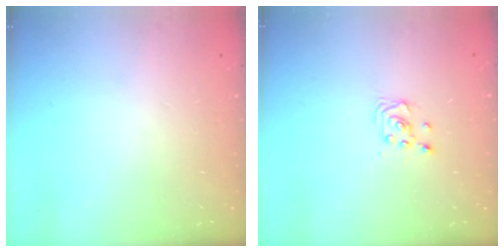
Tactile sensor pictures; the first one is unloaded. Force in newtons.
{"total": 2.6, "press": 2.6, "slide": 0.2}